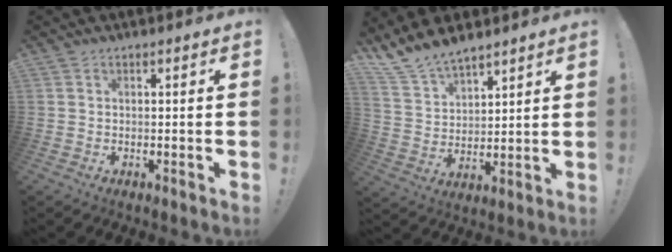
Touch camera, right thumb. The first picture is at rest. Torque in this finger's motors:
{"motor_torque": [0.03, 0.06, 0.18, 0.17, 0.00]}